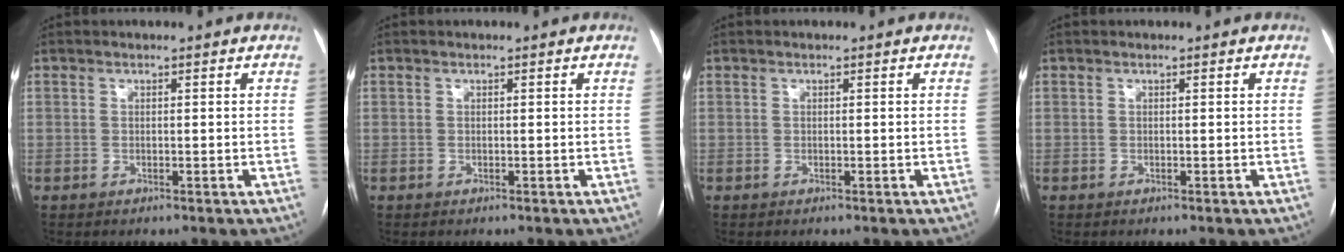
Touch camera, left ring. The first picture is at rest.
{"total": 0.0}
{"total": 0.0}
{"total": 0.0}